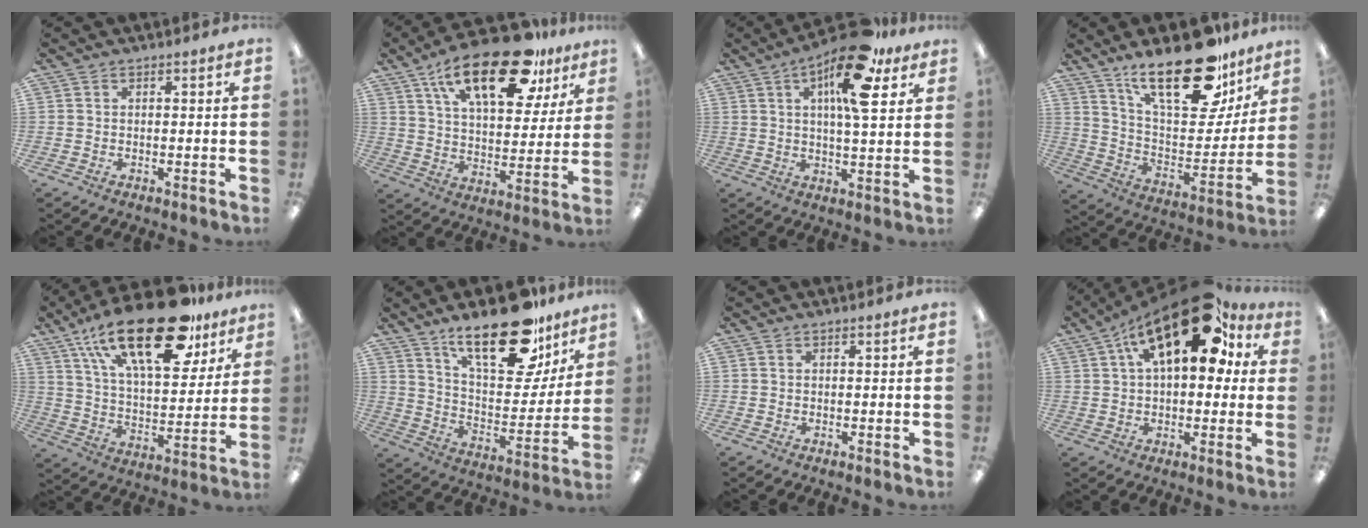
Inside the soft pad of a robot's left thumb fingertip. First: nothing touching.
{"total": 23.0, "force": [13.9, 10.0, 15.4], "torque": [-0.240, -0.067, 0.232]}
{"total": 16.3, "force": [8.3, 5.2, 13.0], "torque": [-0.197, -0.033, 0.130]}
{"total": 26.1, "force": [17.8, 10.5, 16.0], "torque": [-0.241, -0.112, 0.302]}
{"total": 27.6, "force": [17.1, 11.3, 18.4], "torque": [-0.298, -0.086, 0.288]}
{"total": 24.2, "force": [16.5, 10.0, 14.6], "torque": [-0.220, -0.102, 0.282]}
{"total": 0.0}
{"total": 21.0, "force": [10.4, 9.7, 15.5], "torque": [-0.236, -0.035, 0.170]}